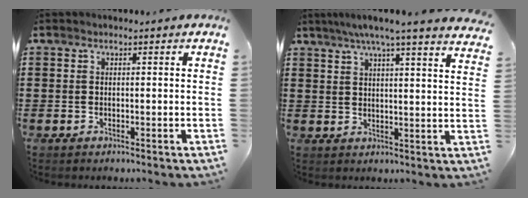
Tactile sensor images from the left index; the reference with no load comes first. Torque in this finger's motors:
{"motor_torque": [2.14, 0.00, 0.37, 0.19]}